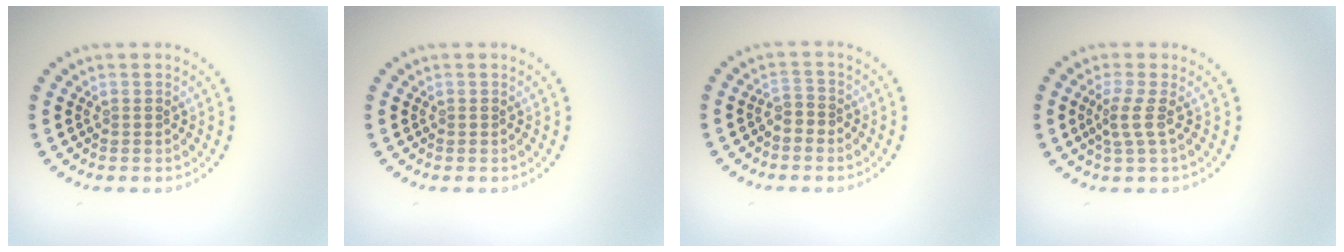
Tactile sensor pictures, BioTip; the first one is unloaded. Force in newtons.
{"total": 0.0}
{"total": 1.4, "press": 1.2, "slide": 0.8}
{"total": 1.9, "press": 1.5, "slide": 1.2}